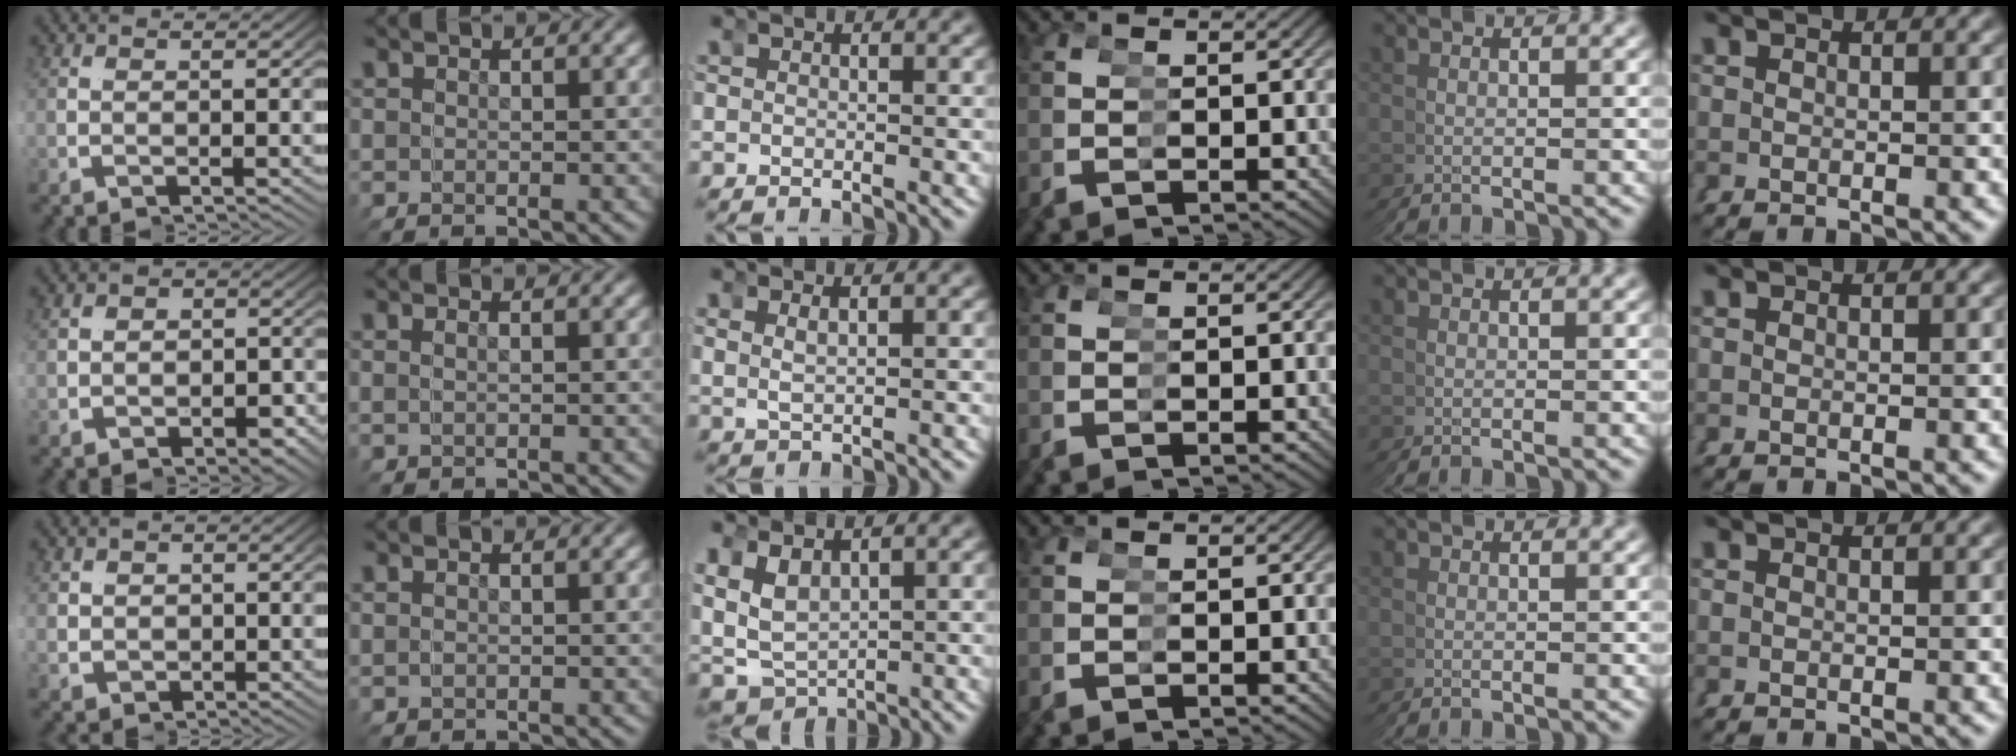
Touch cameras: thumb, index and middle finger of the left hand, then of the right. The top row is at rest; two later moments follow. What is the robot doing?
{"motion": "grasp_and_lifting", "object": "hoodie"}